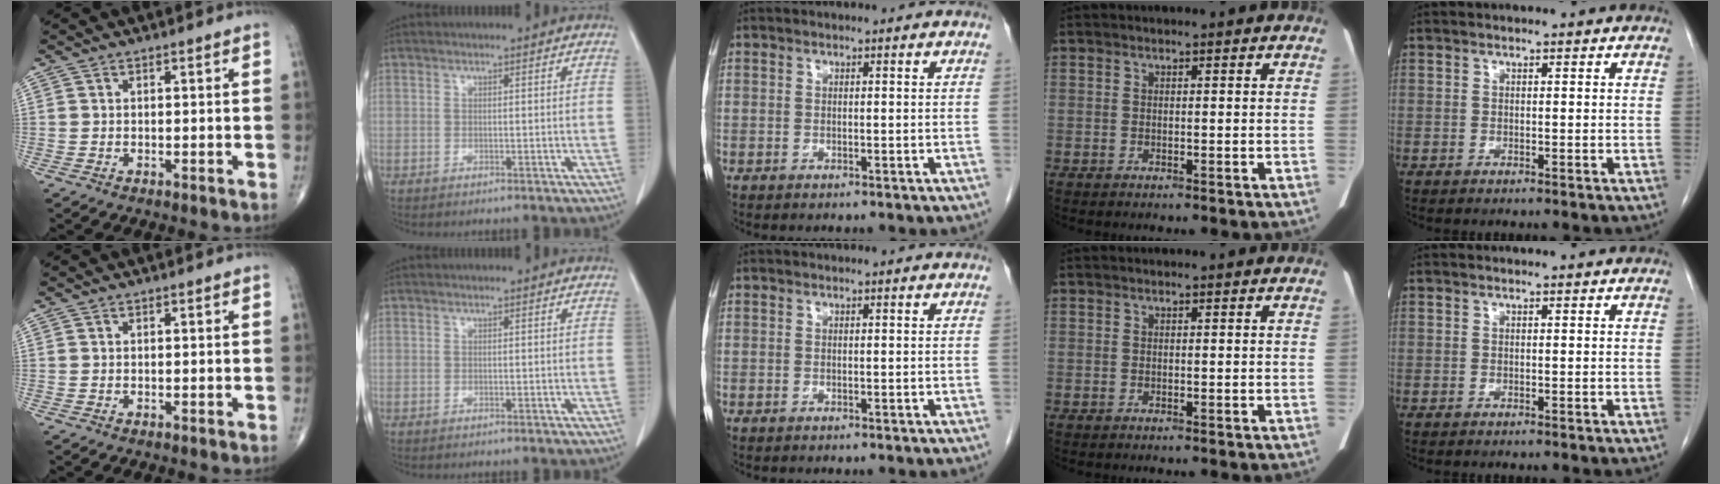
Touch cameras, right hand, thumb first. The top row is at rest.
{}